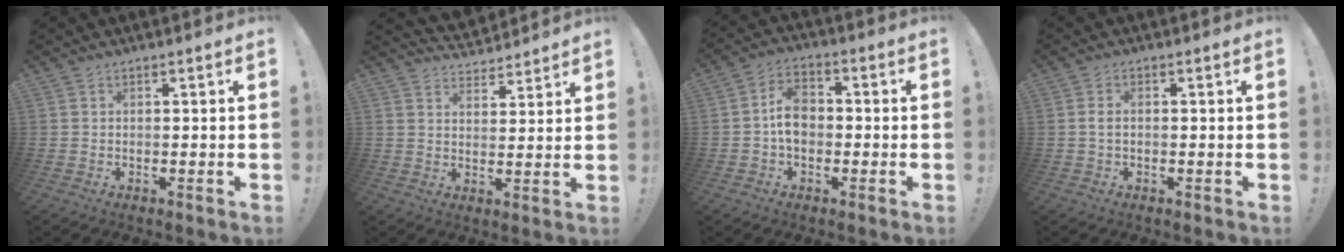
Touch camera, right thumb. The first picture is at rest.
{"total": 5.2, "force": [4.7, 2.2, 0.3], "torque": [-0.001, -0.039, 0.086]}
{"total": 8.3, "force": [-0.9, 6.0, 5.7], "torque": [-0.093, 0.013, -0.014]}
{"total": 1.9, "force": [-0.1, 1.0, 1.6], "torque": [-0.035, 0.008, 0.000]}